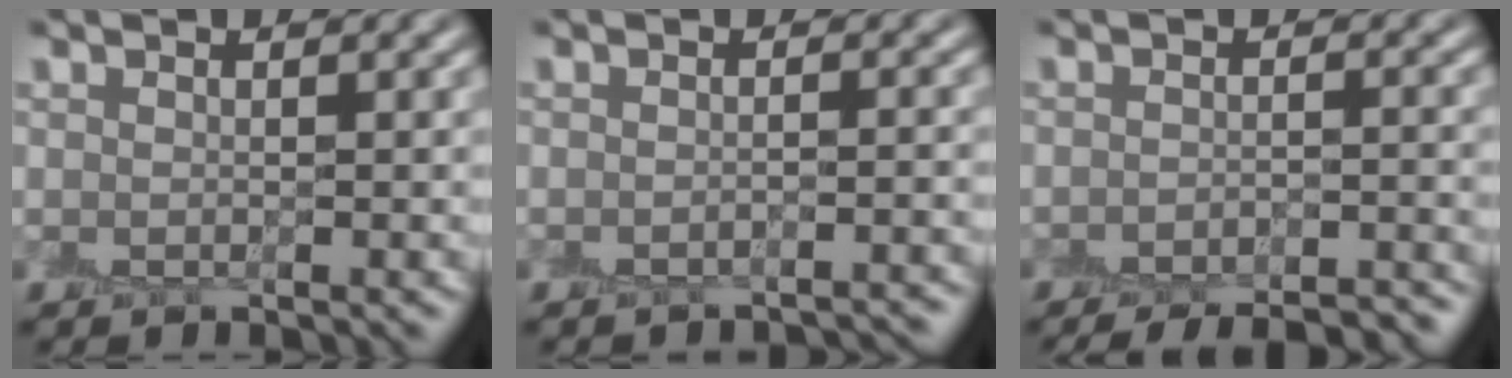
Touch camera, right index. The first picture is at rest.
{"total": 2.5, "force": [-2.5, -0.1, 0.2], "torque": [0.007, 0.000, -0.031]}
{"total": 8.0, "force": [-7.3, 1.9, 2.8], "torque": [-0.023, -0.001, -0.082]}